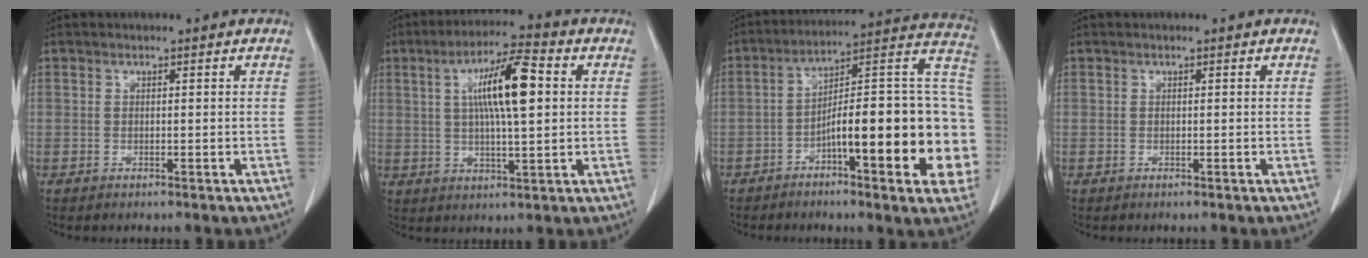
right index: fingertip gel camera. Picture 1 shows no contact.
{"total": 11.2, "force": [2.4, 2.0, 10.7], "torque": [-0.188, 0.016, 0.038]}
{"total": 23.5, "force": [-5.7, 4.2, 22.4], "torque": [-0.236, 0.035, -0.076]}
{"total": 0.0}